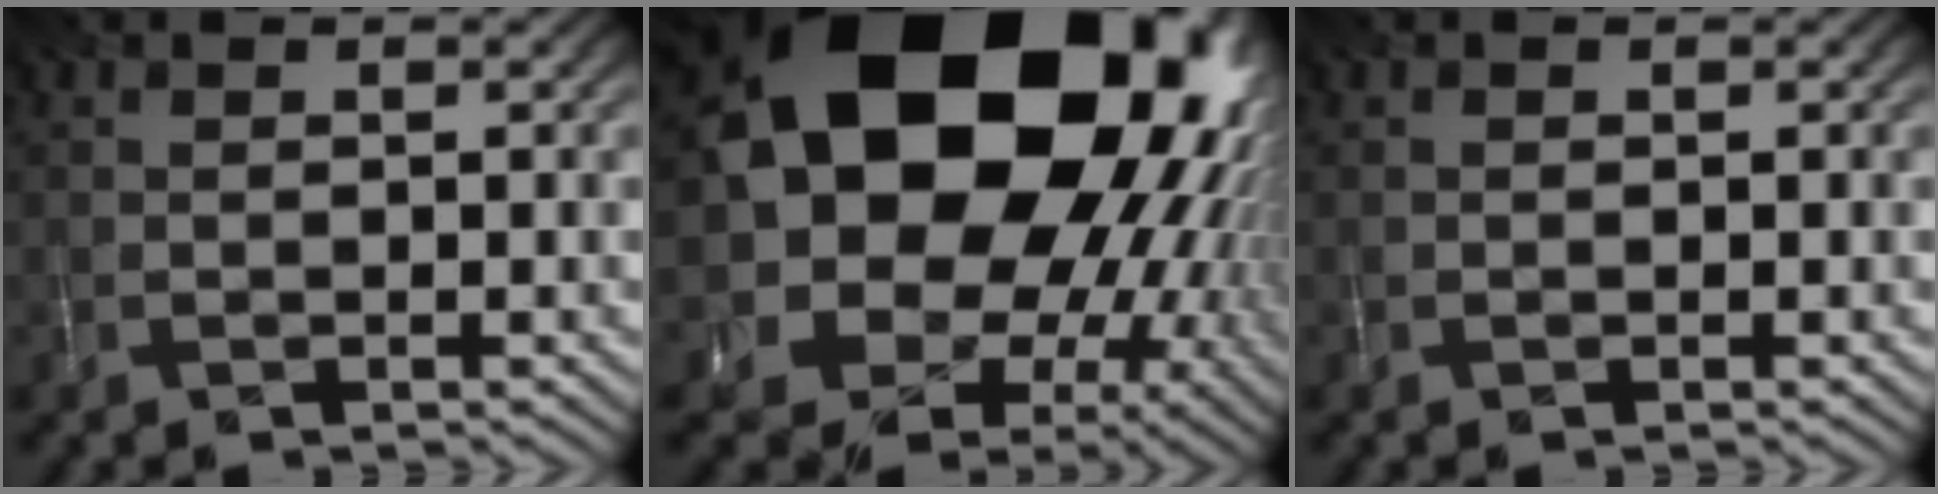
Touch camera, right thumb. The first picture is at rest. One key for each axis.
{"total": 26.0, "fx": 5.0, "fy": 21.1, "fz": 14.3, "tx": -0.268, "ty": -0.032, "tz": 0.067}
{"total": 0.0}